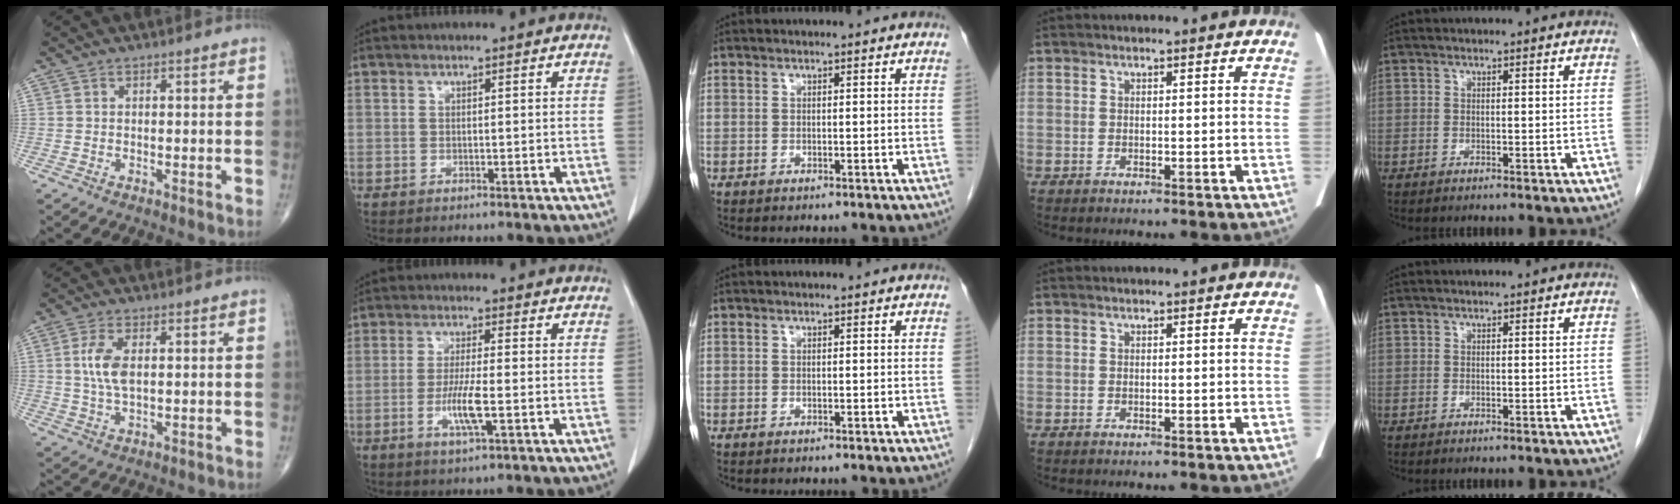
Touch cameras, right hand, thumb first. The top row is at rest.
{"thumb": {"total": 6.0, "force": [1.0, 2.9, 5.2], "torque": [-0.113, -0.002, 0.019]}, "index": {"total": 5.8, "force": [-1.6, 0.3, 5.5], "torque": [-0.110, -0.011, -0.029]}}